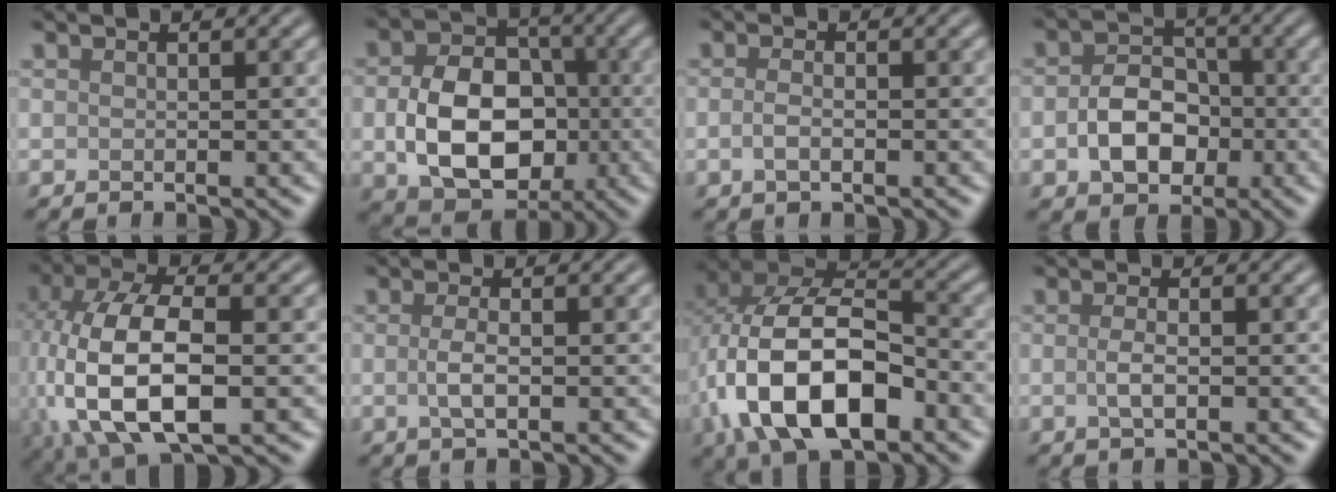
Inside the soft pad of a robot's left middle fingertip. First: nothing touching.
{"total": 9.4, "force": [-1.3, 6.8, 6.3], "torque": [-0.120, -0.009, -0.014]}
{"total": 1.4, "force": [-0.5, 0.6, 1.2], "torque": [-0.029, -0.001, -0.011]}
{"total": 5.2, "force": [-1.3, 3.8, 3.2], "torque": [-0.053, 0.000, -0.021]}
{"total": 12.5, "force": [-2.2, 6.1, 10.7], "torque": [-0.236, -0.005, -0.040]}
{"total": 1.8, "force": [-0.2, 0.6, 1.7], "torque": [-0.039, -0.001, -0.006]}
{"total": 12.9, "force": [-3.7, 7.2, 10.0], "torque": [-0.203, -0.006, -0.074]}
{"total": 1.5, "force": [-0.2, 0.4, 1.4], "torque": [-0.032, -0.001, -0.006]}